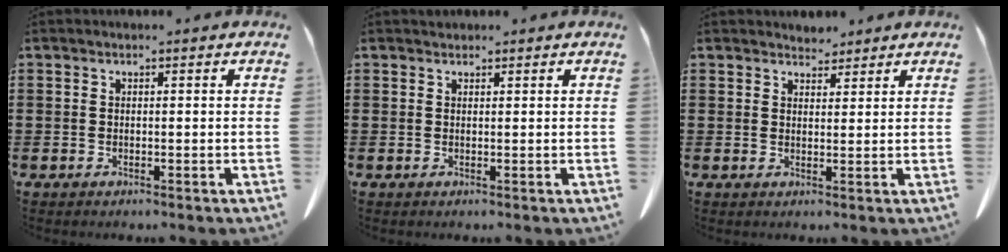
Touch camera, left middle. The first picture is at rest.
{"total": 0.6, "force": [0.6, 0.2, 0.0], "torque": [-0.001, -0.001, 0.013]}
{"total": 2.6, "force": [2.5, 0.7, 0.0], "torque": [0.000, -0.007, 0.048]}